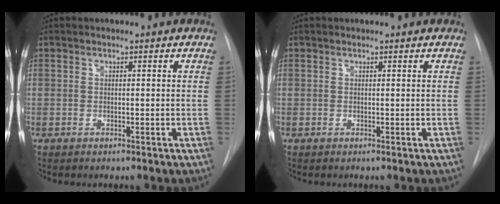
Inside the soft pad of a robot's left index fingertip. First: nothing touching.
{"total": 0.9, "force": [0.9, 0.1, 0.1], "torque": [-0.005, 0.011, 0.011]}